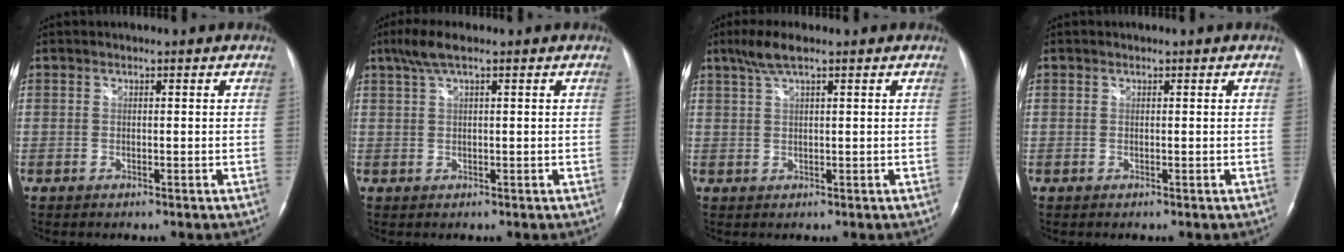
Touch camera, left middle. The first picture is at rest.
{"total": 4.0, "force": [2.5, 0.5, 3.1], "torque": [-0.073, 0.023, 0.051]}
{"total": 3.8, "force": [2.6, 0.4, 2.8], "torque": [-0.066, 0.014, 0.054]}
{"total": 0.0}